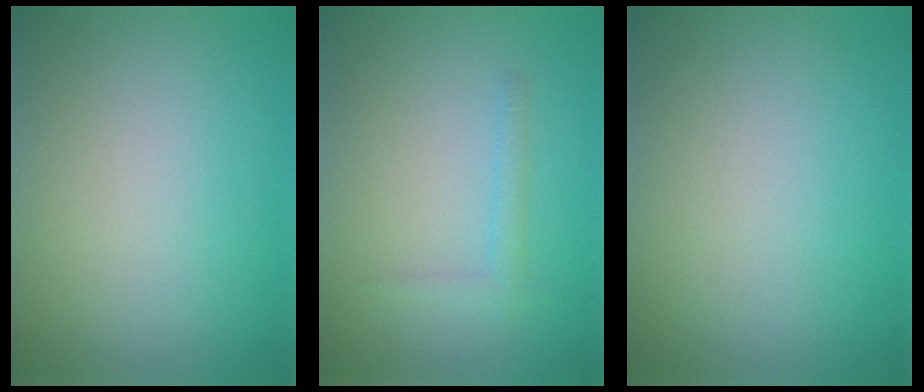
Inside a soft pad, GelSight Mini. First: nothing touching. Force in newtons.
{"total": 1.1, "press": 1.1, "slide": 0.1}
{"total": 0.0}